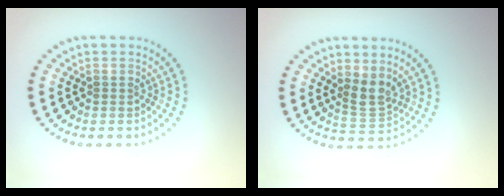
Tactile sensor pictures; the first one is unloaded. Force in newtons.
{"total": 2.7, "press": 2.2, "slide": 1.6}